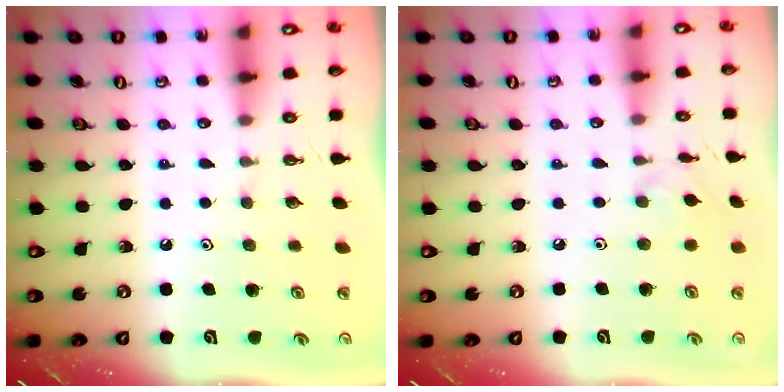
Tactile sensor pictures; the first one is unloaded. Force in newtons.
{"total": 2.2, "press": 2.1, "slide": 0.5}